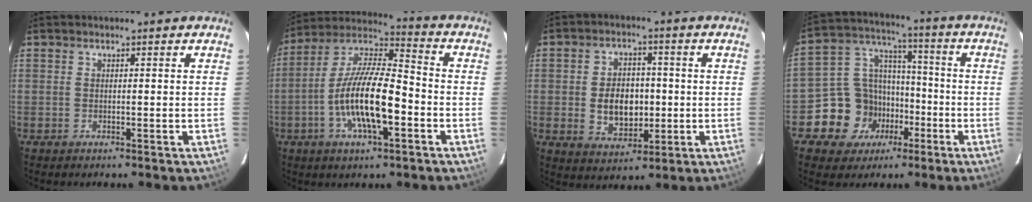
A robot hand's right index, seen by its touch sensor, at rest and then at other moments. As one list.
[{"total": 15.8, "force": [-4.8, 4.8, 14.3], "torque": [-0.277, -0.004, -0.093]}, {"total": 8.8, "force": [-0.7, 6.3, 6.2], "torque": [-0.117, 0.006, 0.003]}, {"total": 13.6, "force": [-6.0, 11.6, 3.9], "torque": [-0.097, 0.046, -0.079]}]